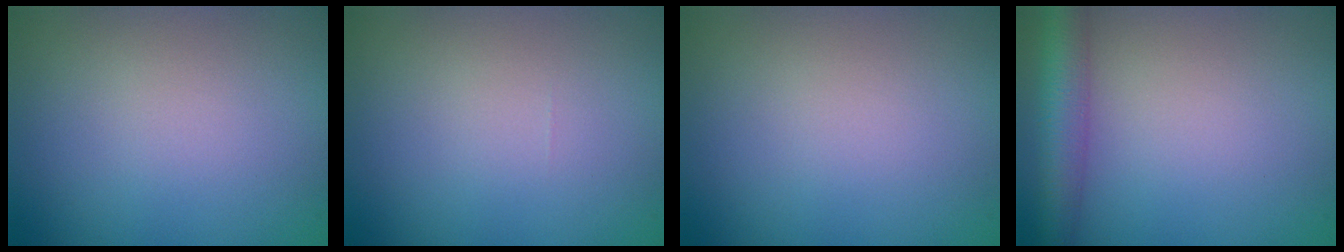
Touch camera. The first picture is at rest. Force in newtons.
{"total": 0.0}
{"total": 0.0}
{"total": 4.7, "press": 4.7, "slide": 0.2}